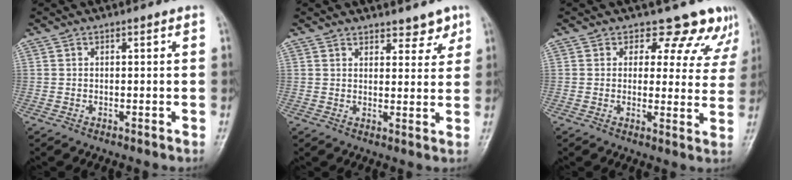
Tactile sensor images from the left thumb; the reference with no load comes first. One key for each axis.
{"total": 4.6, "fx": 3.8, "fy": 2.3, "fz": 1.4, "tx": 0.013, "ty": -0.025, "tz": 0.054}
{"total": 10.9, "fx": 9.2, "fy": 5.6, "fz": 1.4, "tx": 0.042, "ty": -0.050, "tz": 0.078}